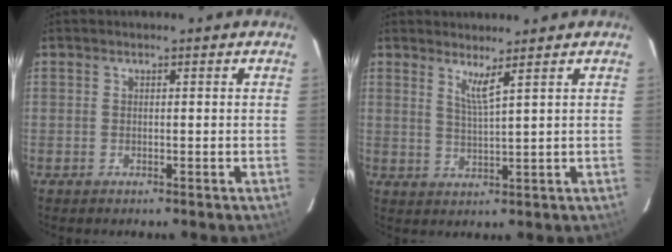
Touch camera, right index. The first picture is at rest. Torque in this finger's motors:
{"motor_torque": [-0.01, 0.21, 0.08, 0.05]}